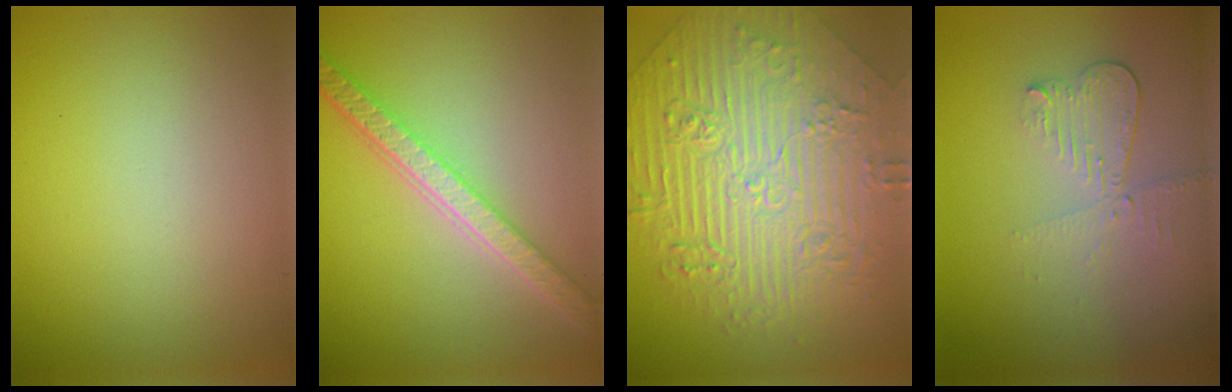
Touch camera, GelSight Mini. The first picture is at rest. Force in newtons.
{"total": 5.6, "press": 4.3, "slide": 3.5}
{"total": 10.5, "press": 7.7, "slide": 7.1}
{"total": 3.0, "press": 2.6, "slide": 1.4}